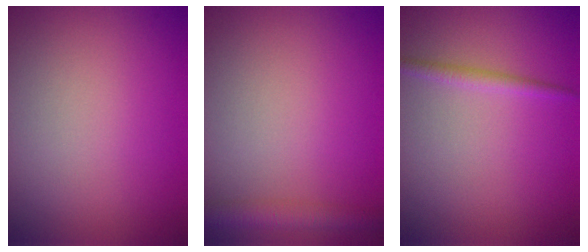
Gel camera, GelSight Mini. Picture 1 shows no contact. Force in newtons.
{"total": 2.7, "press": 2.7, "slide": 0.2}
{"total": 1.3, "press": 1.3, "slide": 0.1}